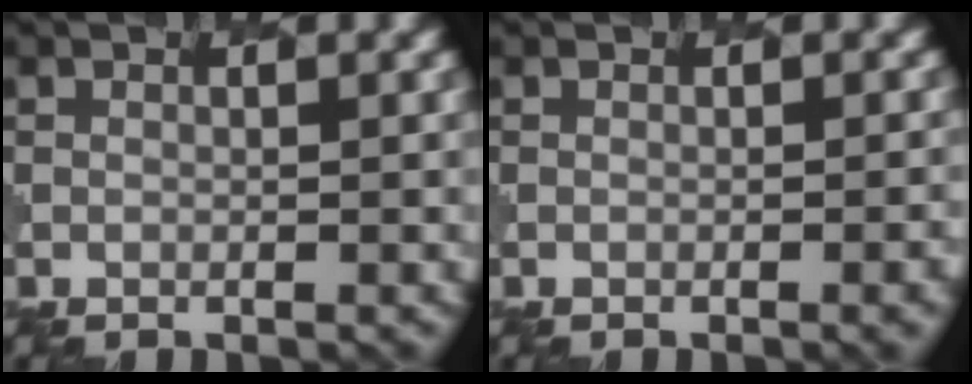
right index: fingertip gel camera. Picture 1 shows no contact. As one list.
[{"total": 2.7, "force": [-1.3, 0.9, 2.1], "torque": [-0.005, 0.009, -0.011]}]